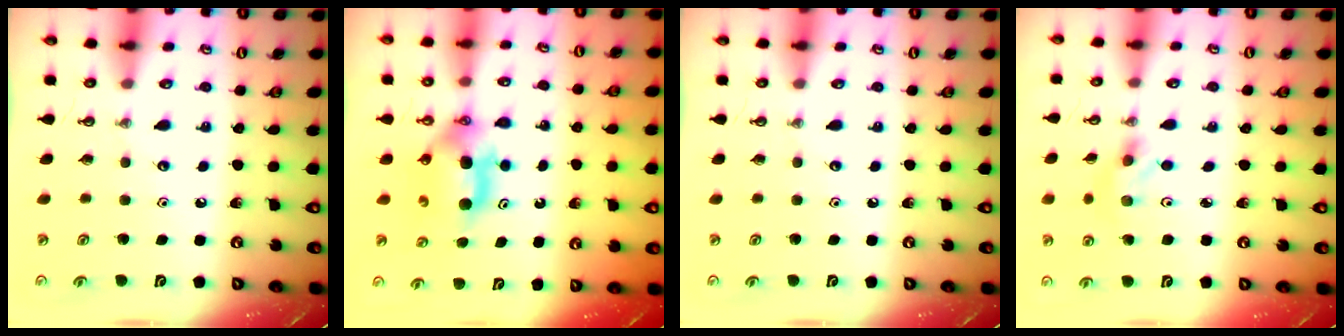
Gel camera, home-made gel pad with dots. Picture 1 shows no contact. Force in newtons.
{"total": 5.8, "press": 5.7, "slide": 1.1}
{"total": 0.0}
{"total": 3.0, "press": 3.0, "slide": 0.4}